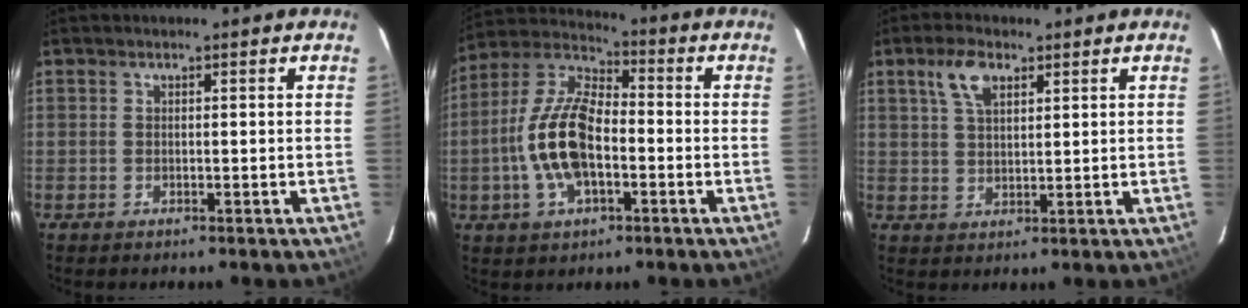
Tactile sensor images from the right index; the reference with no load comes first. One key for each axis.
{"total": 14.5, "fx": -3.1, "fy": 6.9, "fz": 12.4, "tx": -0.261, "ty": 0.008, "tz": -0.063}
{"total": 5.6, "fx": 2.9, "fy": 2.8, "fz": 4.0, "tx": -0.077, "ty": 0.013, "tz": 0.056}